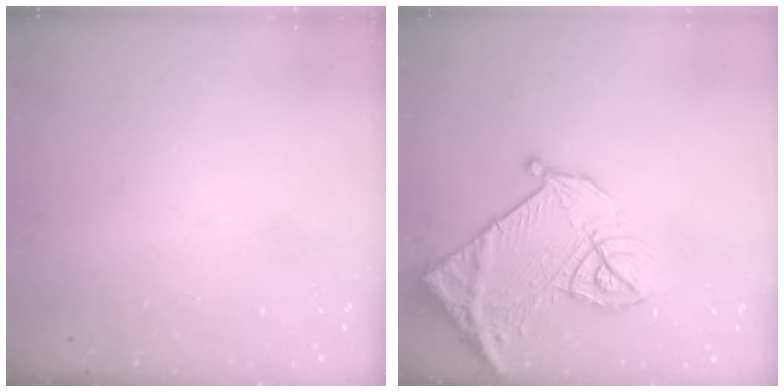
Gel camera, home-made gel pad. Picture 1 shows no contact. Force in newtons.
{"total": 17.4, "press": 17.3, "slide": 1.8}